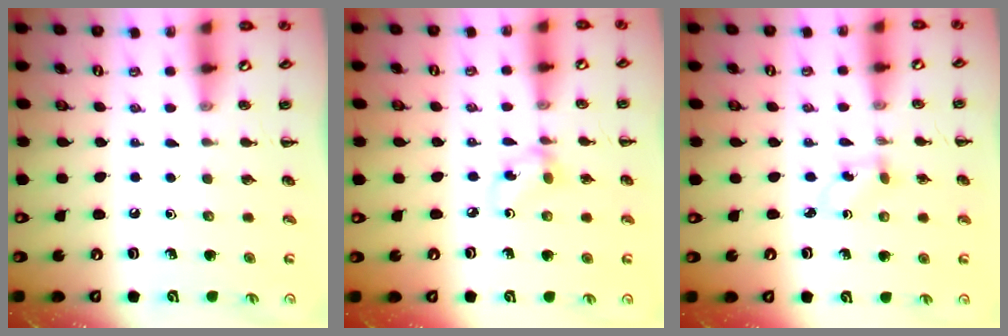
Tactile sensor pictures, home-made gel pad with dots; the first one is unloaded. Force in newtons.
{"total": 4.0, "press": 3.8, "slide": 1.2}
{"total": 1.6, "press": 1.4, "slide": 0.7}